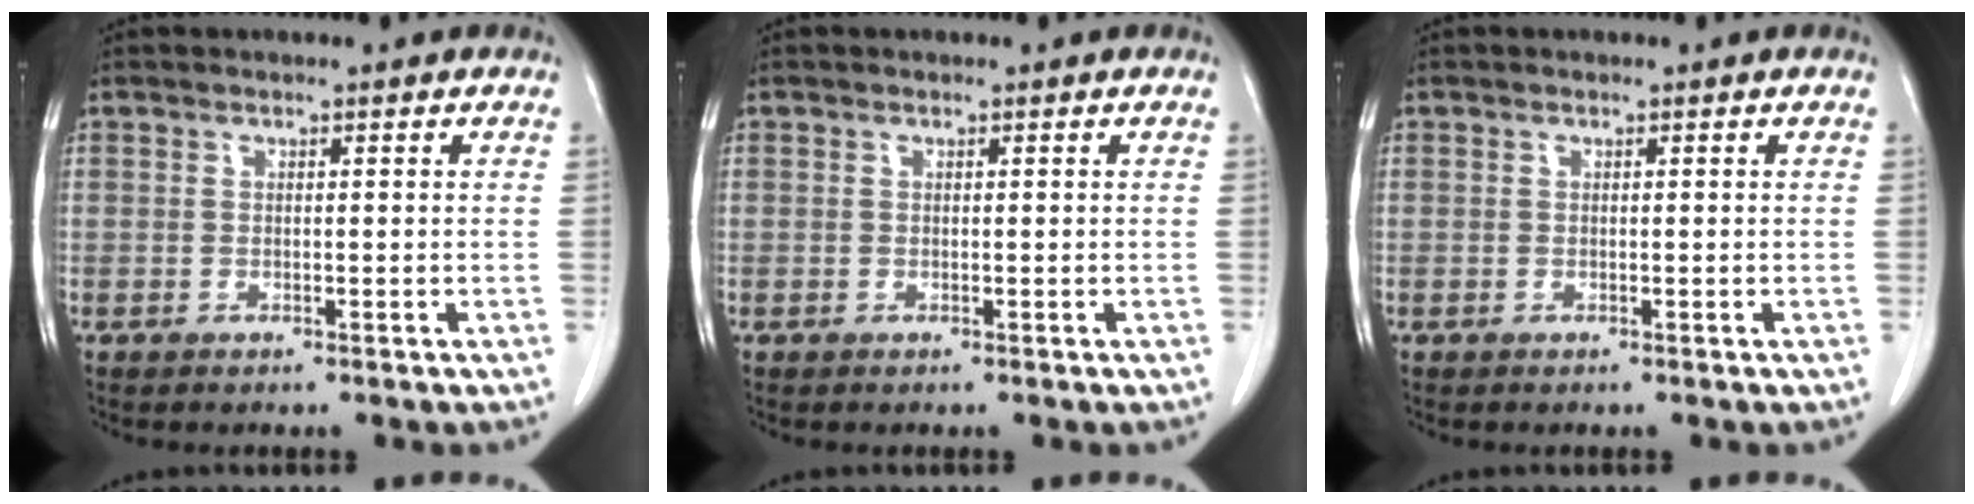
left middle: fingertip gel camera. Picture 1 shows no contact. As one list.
[{"total": 0.0}, {"total": 0.0}]